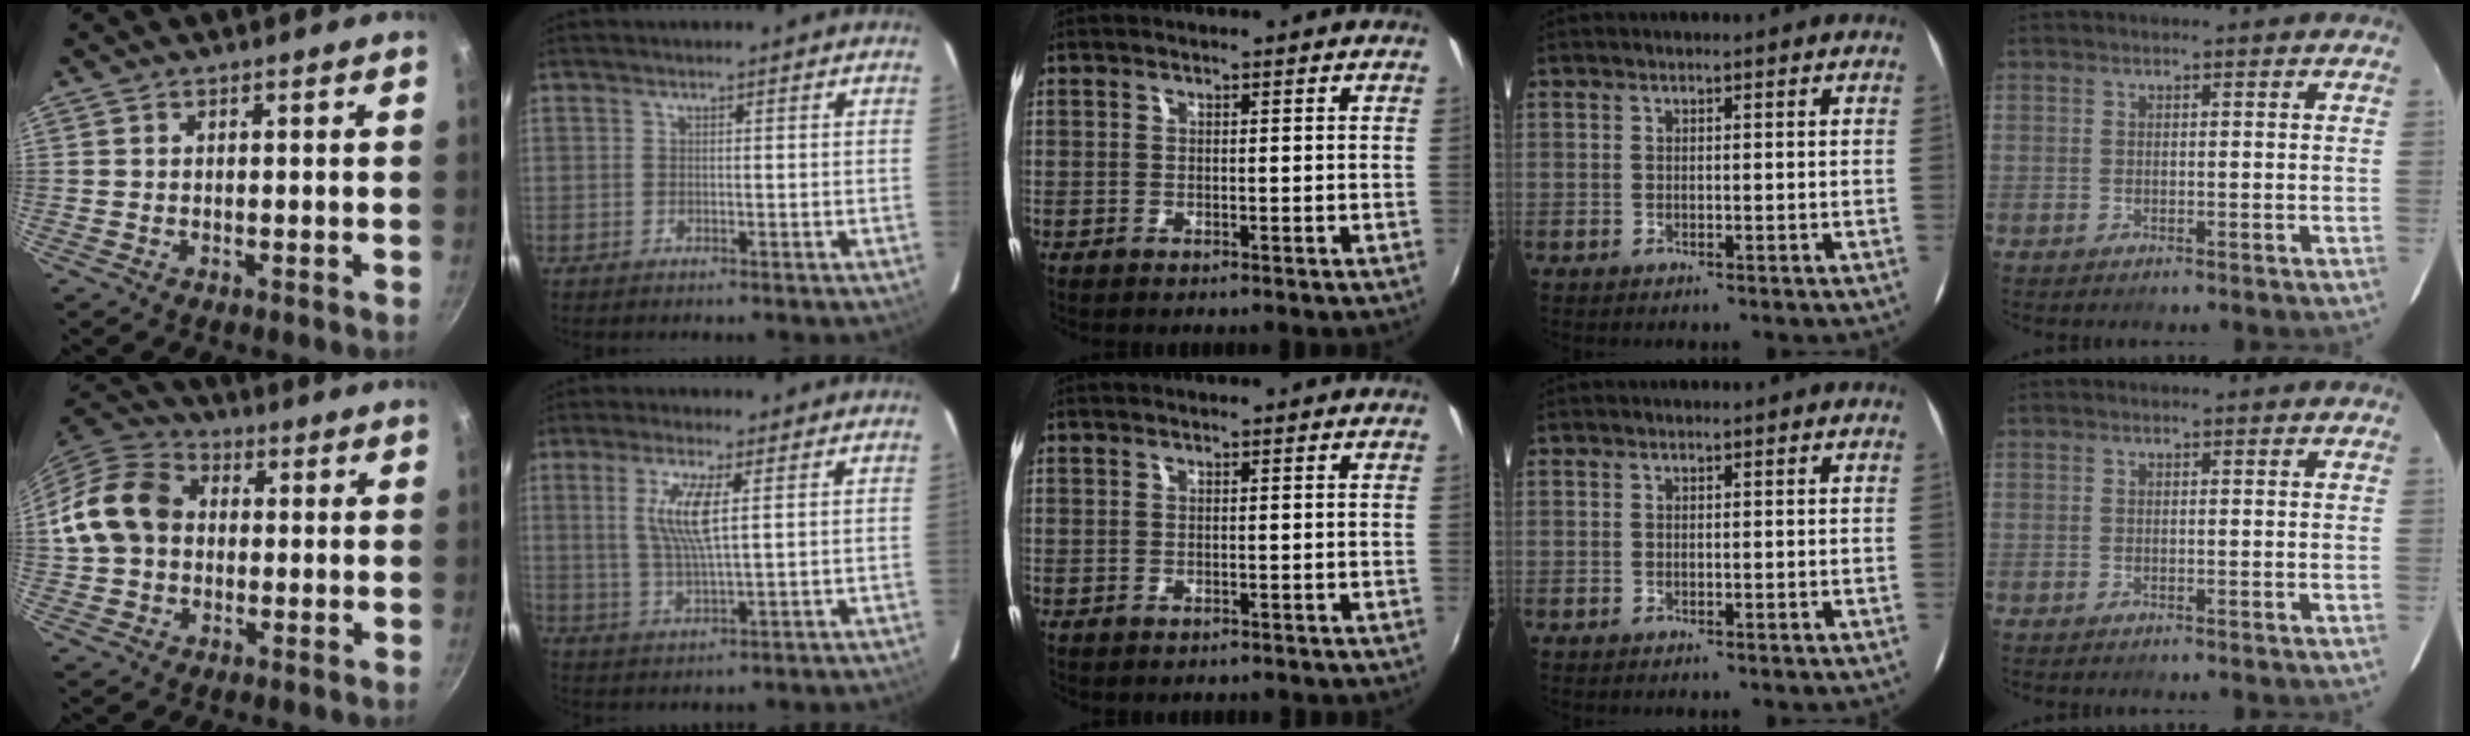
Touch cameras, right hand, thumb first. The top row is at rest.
{"thumb": {"total": 13.0, "force": [0.5, 10.2, 8.0], "torque": [-0.121, 0.028, -0.007]}, "index": {"total": 7.6, "force": [2.0, 1.1, 7.2], "torque": [-0.146, -0.005, 0.041]}, "middle": {"total": 0.7, "force": [-0.5, 0.4, 0.2], "torque": [-0.007, -0.002, -0.005]}}